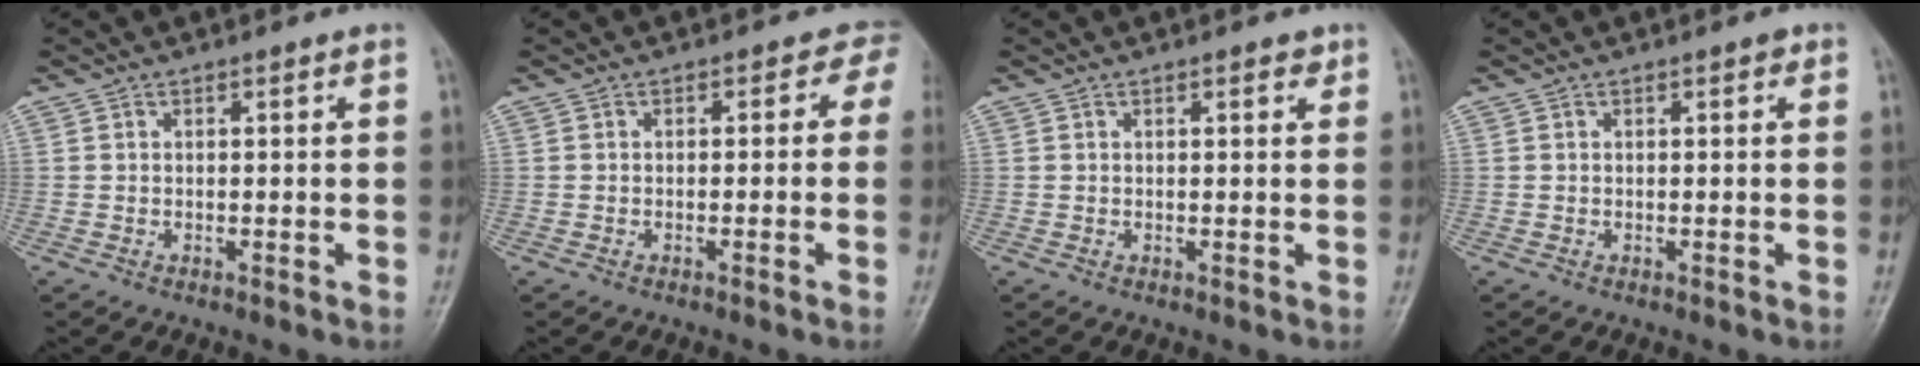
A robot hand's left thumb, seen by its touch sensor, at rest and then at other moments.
{"total": 2.0, "force": [-0.3, 1.7, 0.9], "torque": [0.020, 0.011, -0.019]}
{"total": 1.3, "force": [0.8, 0.6, 0.9], "torque": [-0.005, -0.002, 0.008]}
{"total": 0.6, "force": [0.3, 0.3, 0.5], "torque": [-0.002, 0.001, 0.000]}